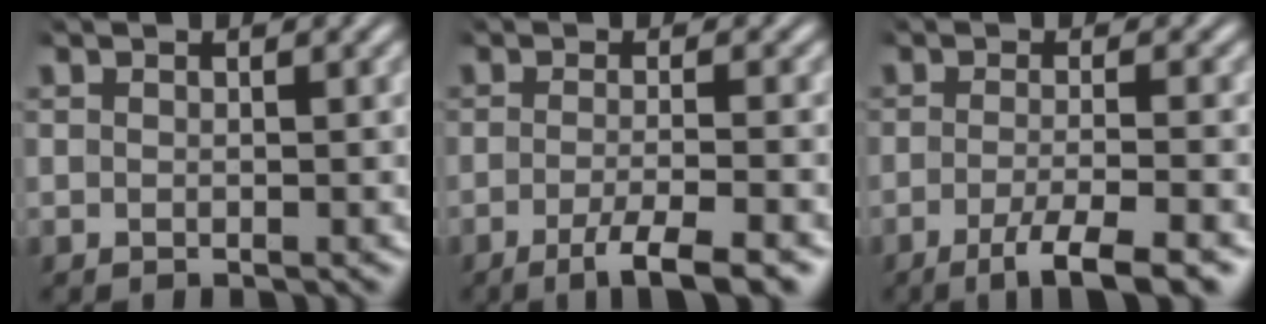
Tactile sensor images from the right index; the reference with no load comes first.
{"total": 4.6, "force": [-3.2, 0.2, 3.3], "torque": [-0.045, -0.014, -0.045]}
{"total": 5.2, "force": [-3.6, 0.3, 3.7], "torque": [-0.053, -0.019, -0.048]}